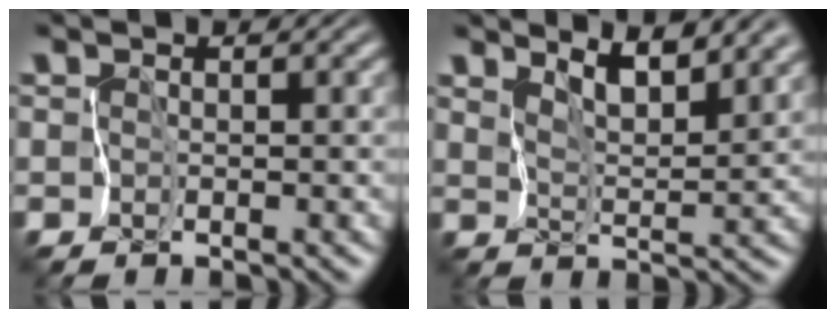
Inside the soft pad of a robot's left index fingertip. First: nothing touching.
{"total": 4.3, "force": [3.6, 0.6, 2.3], "torque": [-0.041, 0.000, 0.063]}